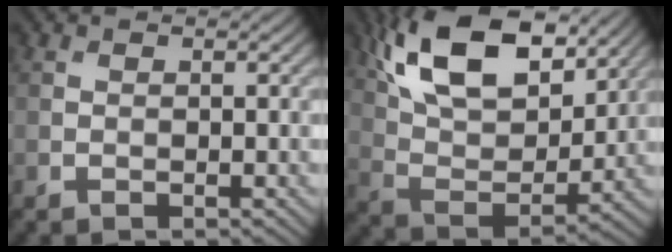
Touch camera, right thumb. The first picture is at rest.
{"total": 16.1, "force": [9.4, 7.6, 10.6], "torque": [-0.214, 0.005, 0.150]}